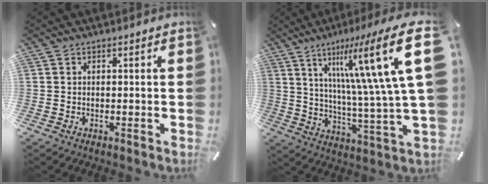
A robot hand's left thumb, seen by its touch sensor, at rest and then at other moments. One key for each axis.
{"total": 28.8, "fx": 10.1, "fy": 6.6, "fz": 26.1, "tx": -0.408, "ty": -0.058, "tz": 0.151}